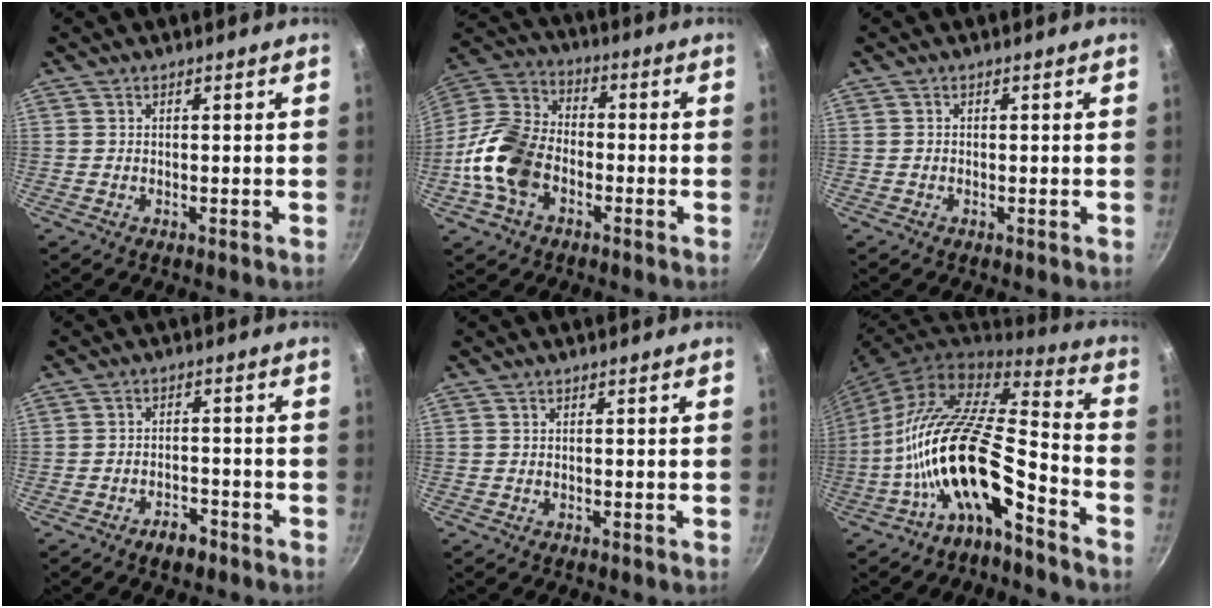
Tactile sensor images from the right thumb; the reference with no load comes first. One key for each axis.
{"total": 14.7, "fx": -4.6, "fy": 10.1, "fz": 9.7, "tx": -0.173, "ty": 0.034, "tz": -0.109}
{"total": 0.0}
{"total": 4.0, "fx": -2.8, "fy": 2.0, "fz": 1.9, "tx": -0.020, "ty": 0.026, "tz": -0.040}
{"total": 0.0}
{"total": 20.2, "fx": -8.3, "fy": 8.0, "fz": 16.6, "tx": -0.290, "ty": 0.071, "tz": -0.170}